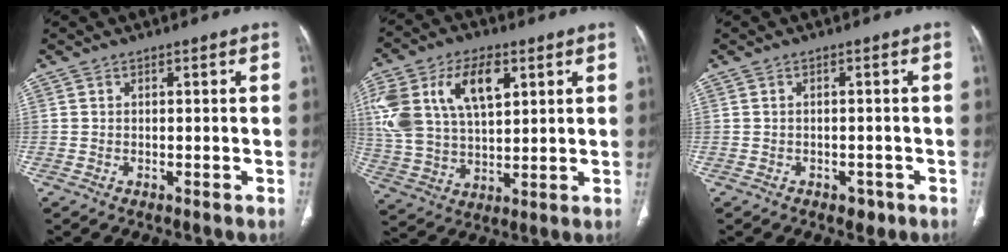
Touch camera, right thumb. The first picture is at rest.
{"total": 20.3, "force": [7.4, 11.6, 14.9], "torque": [-0.306, 0.003, 0.141]}
{"total": 2.3, "force": [-1.2, 1.6, 1.1], "torque": [-0.003, 0.005, -0.010]}